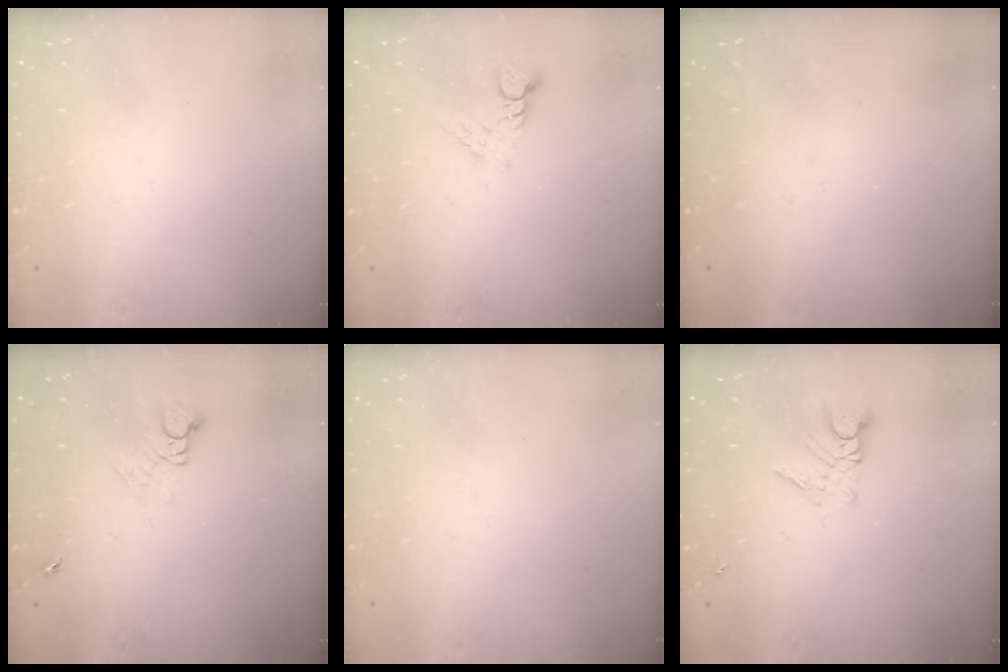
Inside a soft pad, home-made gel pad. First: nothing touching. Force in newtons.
{"total": 4.7, "press": 4.7, "slide": 0.0}
{"total": 0.0}
{"total": 3.4, "press": 3.4, "slide": 0.3}
{"total": 0.0}
{"total": 6.7, "press": 6.7, "slide": 0.6}